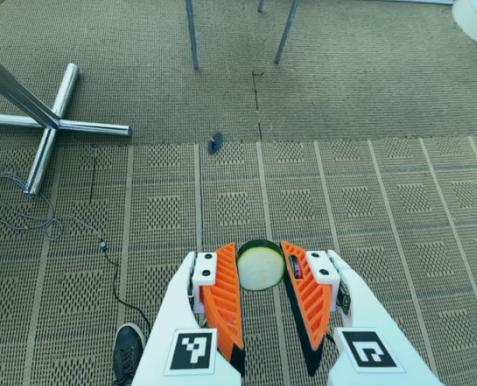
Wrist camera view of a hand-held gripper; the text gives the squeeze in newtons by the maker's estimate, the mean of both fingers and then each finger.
{"total": 7.7, "left": 7.7, "right": 7.8}